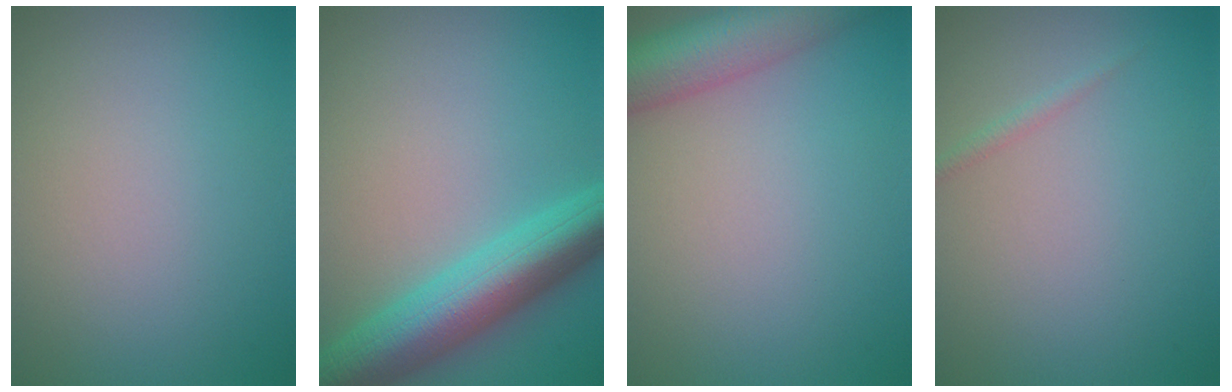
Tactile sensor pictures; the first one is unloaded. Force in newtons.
{"total": 8.3, "press": 8.3, "slide": 0.1}
{"total": 7.8, "press": 7.8, "slide": 0.4}
{"total": 0.8, "press": 0.8, "slide": 0.1}